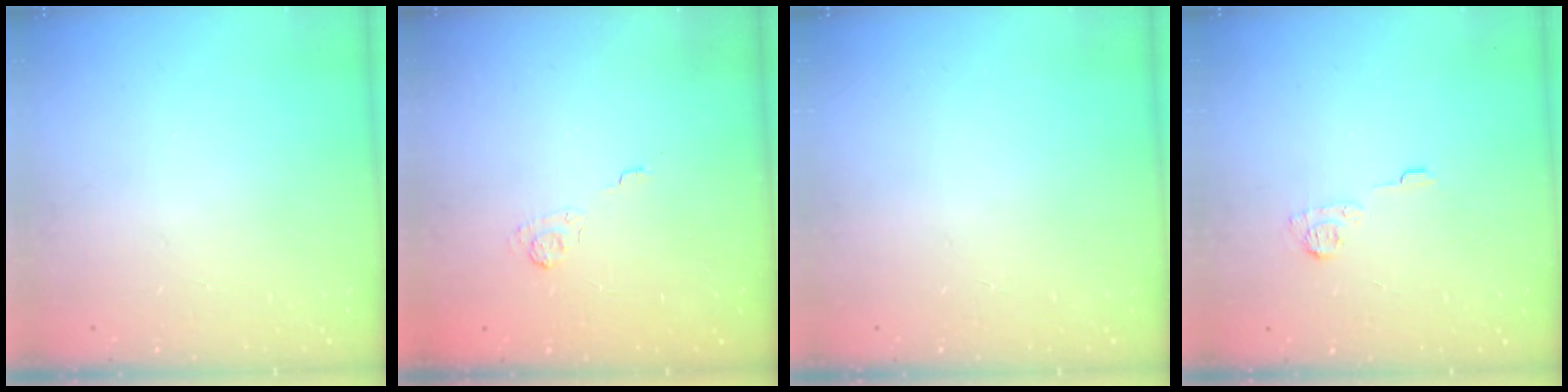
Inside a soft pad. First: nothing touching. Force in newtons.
{"total": 2.0, "press": 1.5, "slide": 1.3}
{"total": 0.0}
{"total": 5.9, "press": 5.9, "slide": 0.7}